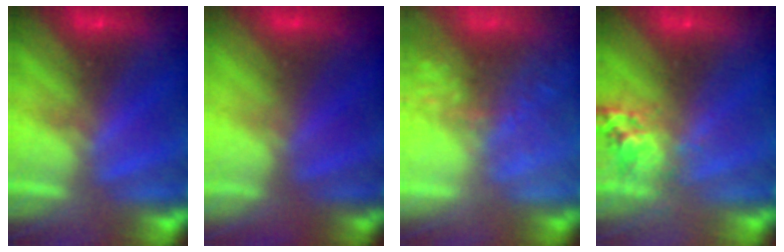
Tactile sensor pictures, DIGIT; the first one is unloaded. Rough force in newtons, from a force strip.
{"total": 2.4}
{"total": 5.7}
{"total": 2.7}